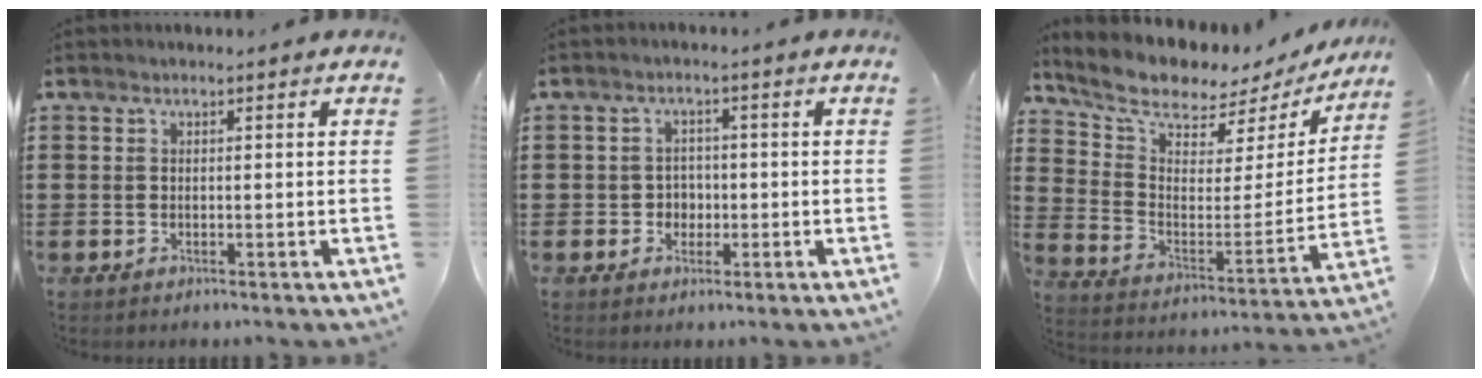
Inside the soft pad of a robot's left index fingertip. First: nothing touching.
{"total": 2.6, "force": [-0.8, 2.3, 0.9], "torque": [-0.026, 0.004, -0.019]}
{"total": 6.9, "force": [6.2, 2.1, 2.0], "torque": [-0.071, -0.056, 0.102]}